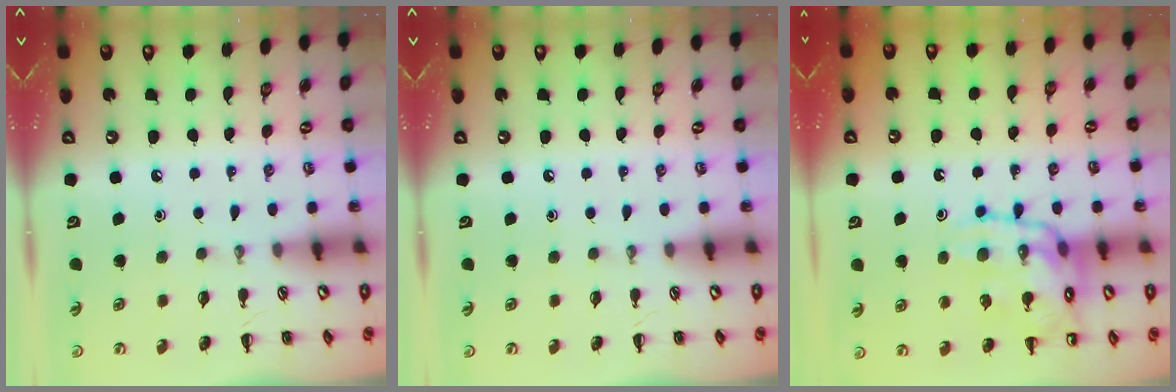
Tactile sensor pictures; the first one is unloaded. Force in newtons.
{"total": 0.0}
{"total": 15.5, "press": 15.3, "slide": 2.0}